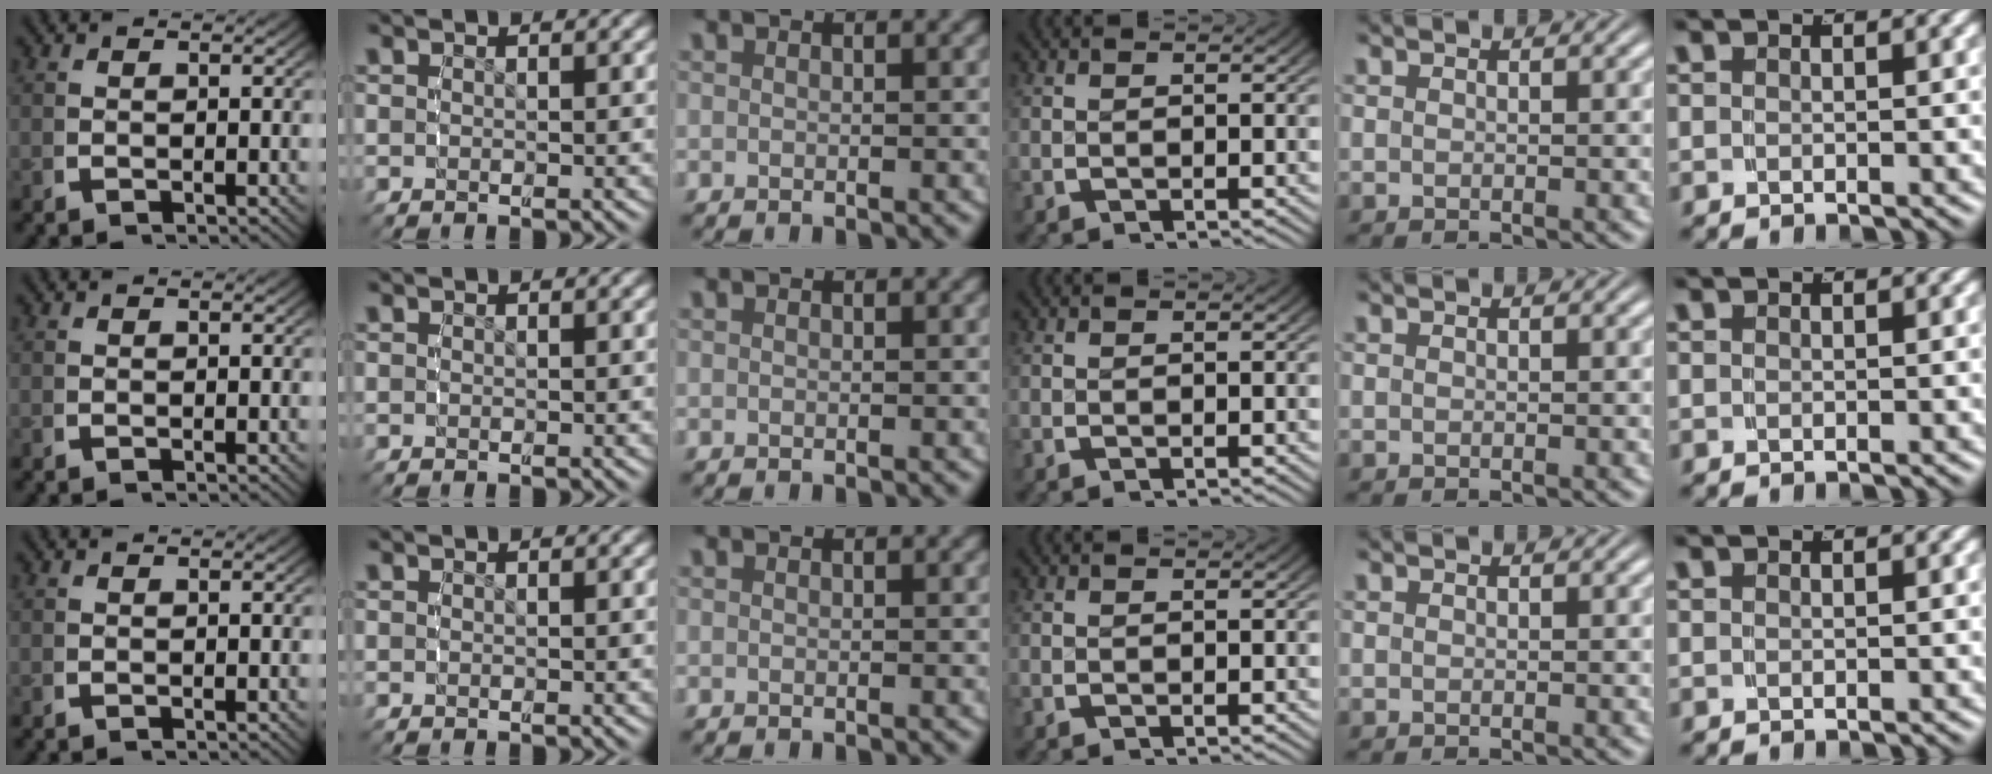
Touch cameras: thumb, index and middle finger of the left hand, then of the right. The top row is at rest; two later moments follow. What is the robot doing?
{"motion": "reach", "object": "coat"}